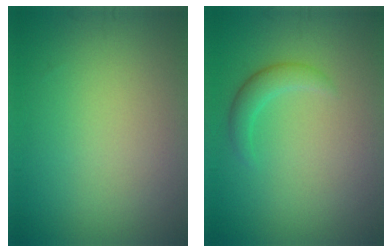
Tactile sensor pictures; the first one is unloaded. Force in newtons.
{"total": 1.8, "press": 1.8, "slide": 0.0}